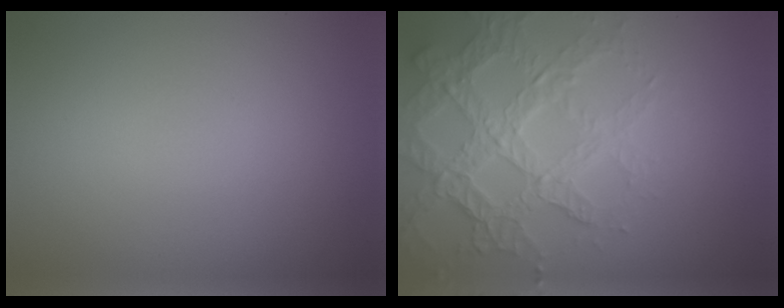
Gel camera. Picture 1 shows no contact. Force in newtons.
{"total": 7.4, "press": 5.2, "slide": 5.2}